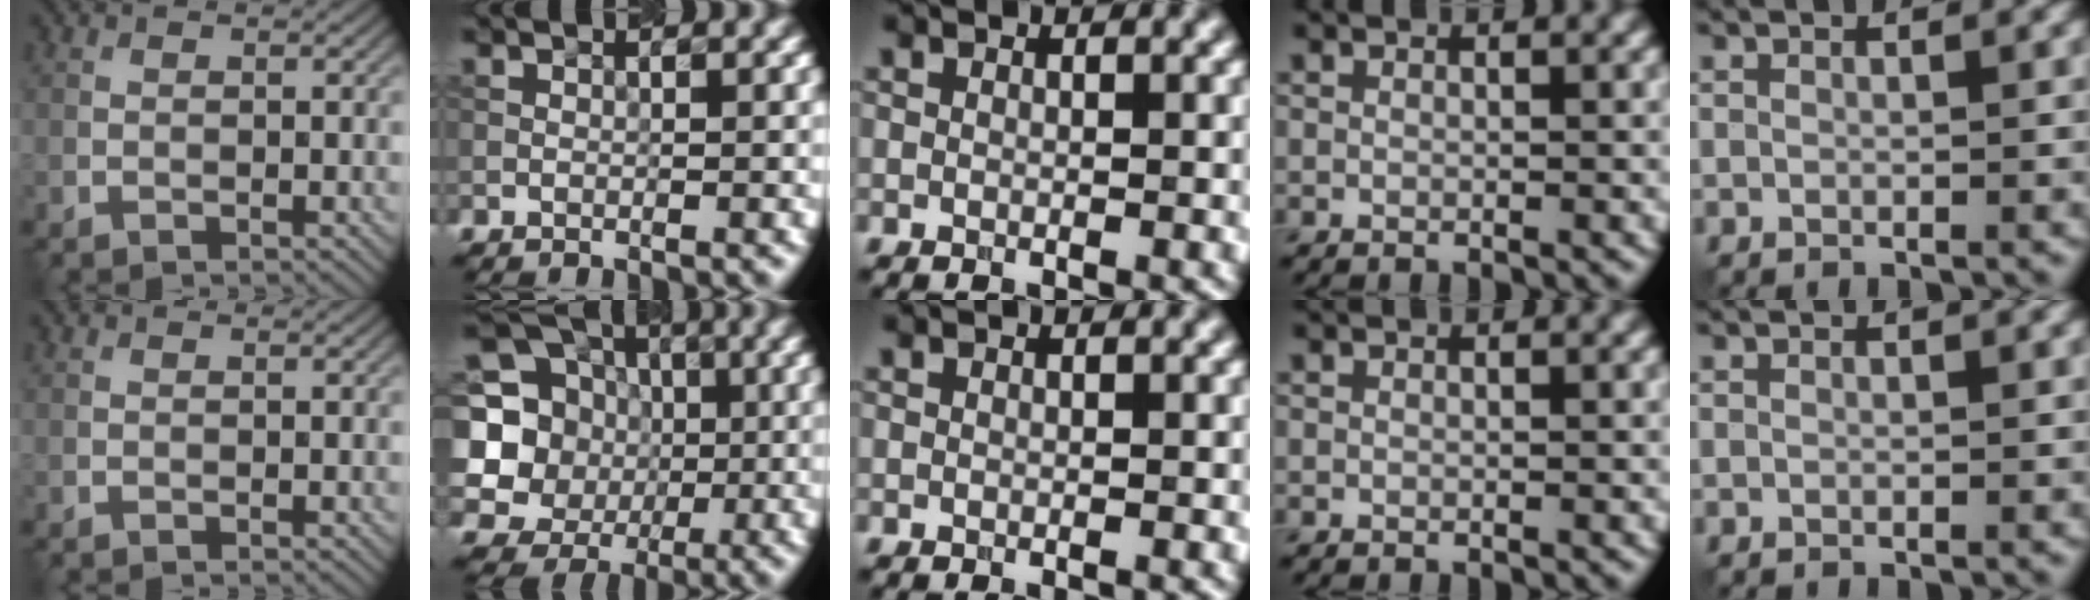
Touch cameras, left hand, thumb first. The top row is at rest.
{"index": {"total": 13.8, "force": [1.6, 13.0, 4.5], "torque": [-0.153, 0.033, 0.006]}}